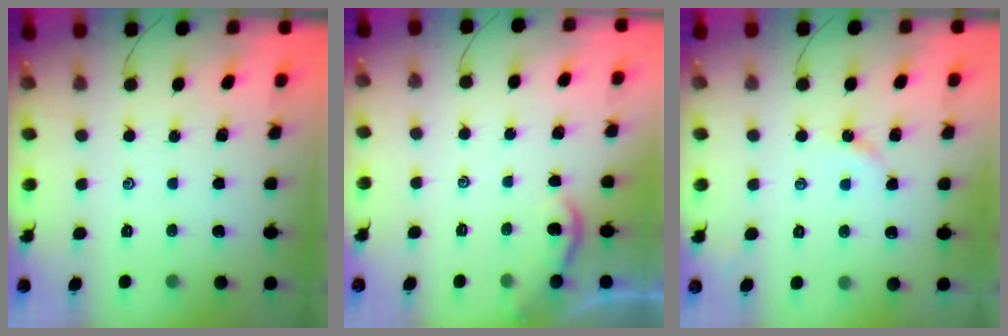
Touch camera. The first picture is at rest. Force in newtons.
{"total": 1.8, "press": 1.7, "slide": 0.5}
{"total": 2.5, "press": 2.5, "slide": 0.4}